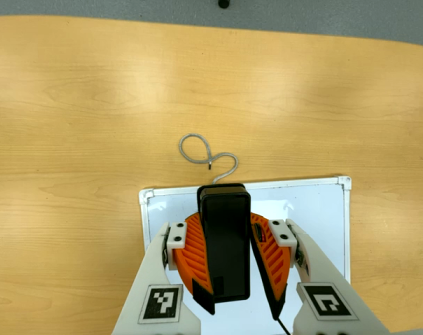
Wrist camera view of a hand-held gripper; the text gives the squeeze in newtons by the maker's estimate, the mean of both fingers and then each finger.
{"total": 10.7, "left": 10.9, "right": 10.6}